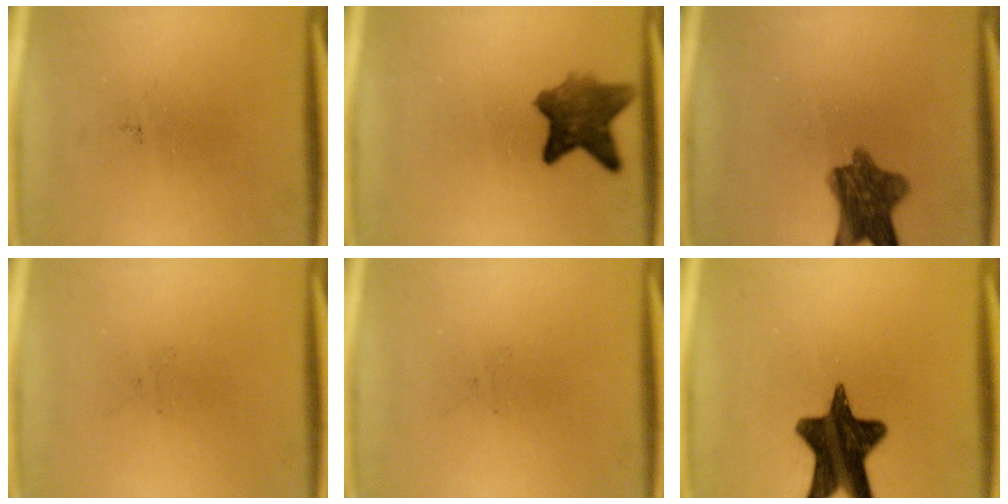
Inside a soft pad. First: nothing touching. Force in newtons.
{"total": 7.1}
{"total": 8.6}
{"total": 0.0}
{"total": 0.0}
{"total": 14.7}